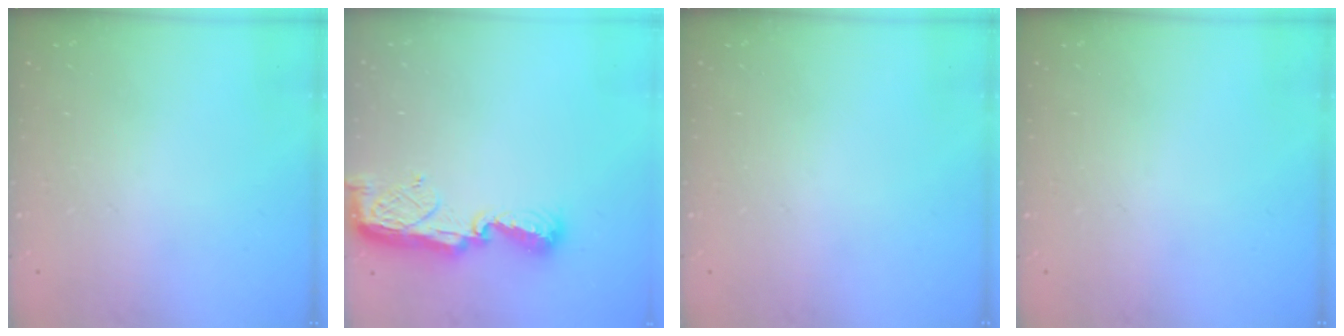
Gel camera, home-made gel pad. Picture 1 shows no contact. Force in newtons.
{"total": 9.1, "press": 9.0, "slide": 1.0}
{"total": 0.0}
{"total": 0.0}